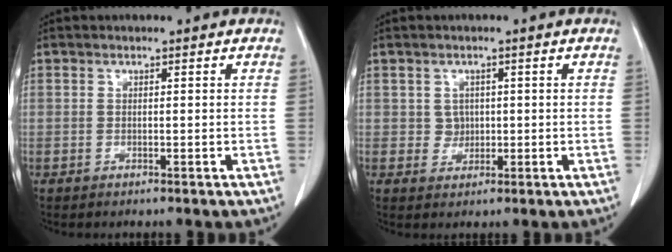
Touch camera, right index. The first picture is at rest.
{"total": 2.1, "force": [0.2, 1.9, 0.6], "torque": [-0.007, 0.002, 0.005]}